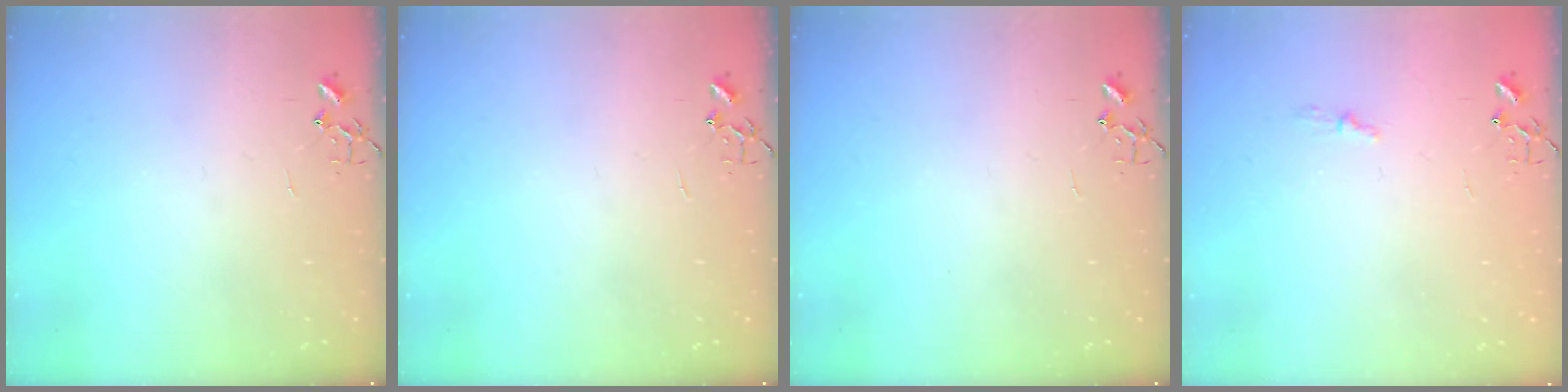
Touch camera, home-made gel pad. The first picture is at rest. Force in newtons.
{"total": 0.0}
{"total": 0.0}
{"total": 3.8, "press": 3.7, "slide": 0.5}